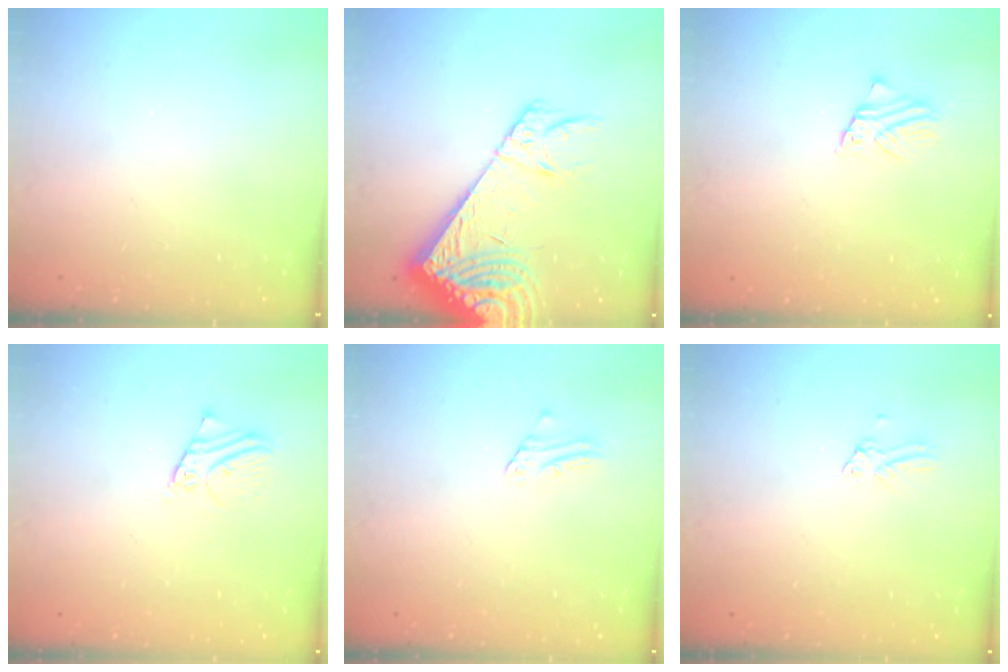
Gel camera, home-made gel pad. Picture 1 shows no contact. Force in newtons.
{"total": 16.9, "press": 16.5, "slide": 3.4}
{"total": 1.8, "press": 1.8, "slide": 0.1}
{"total": 3.7, "press": 3.7, "slide": 0.2}
{"total": 2.2, "press": 2.2, "slide": 0.2}
{"total": 0.0}